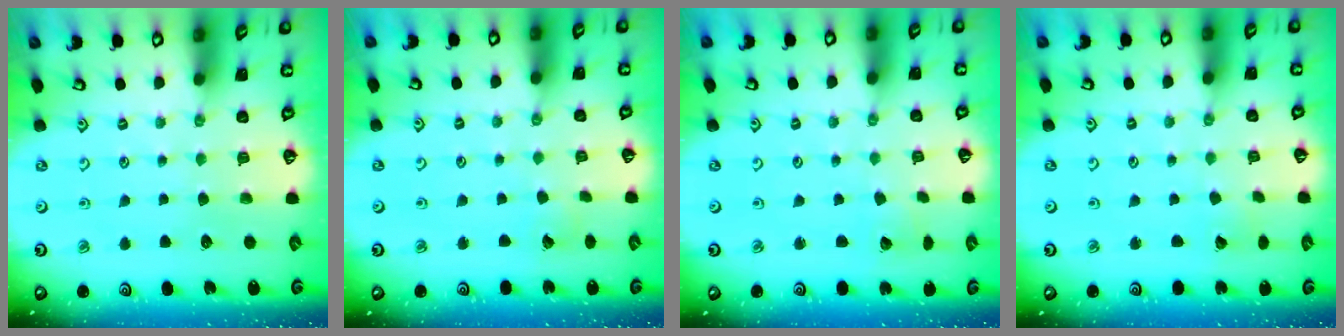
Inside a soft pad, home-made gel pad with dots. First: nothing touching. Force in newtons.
{"total": 2.7, "press": 2.7, "slide": 0.3}
{"total": 3.4, "press": 3.4, "slide": 0.5}
{"total": 1.4, "press": 1.4, "slide": 0.1}